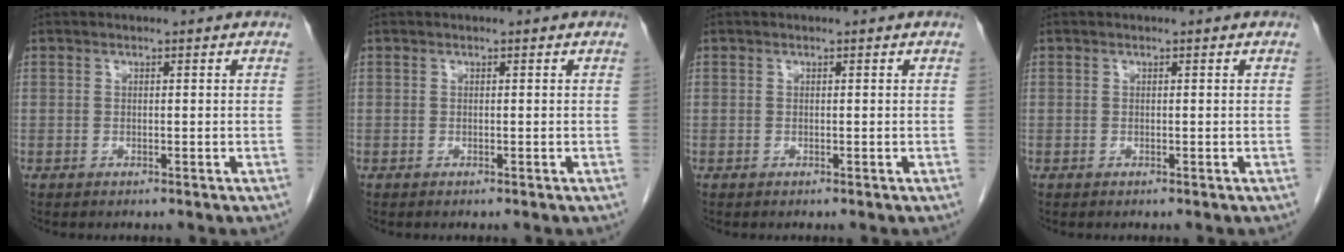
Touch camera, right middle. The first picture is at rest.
{"total": 0.0}
{"total": 0.0}
{"total": 0.0}